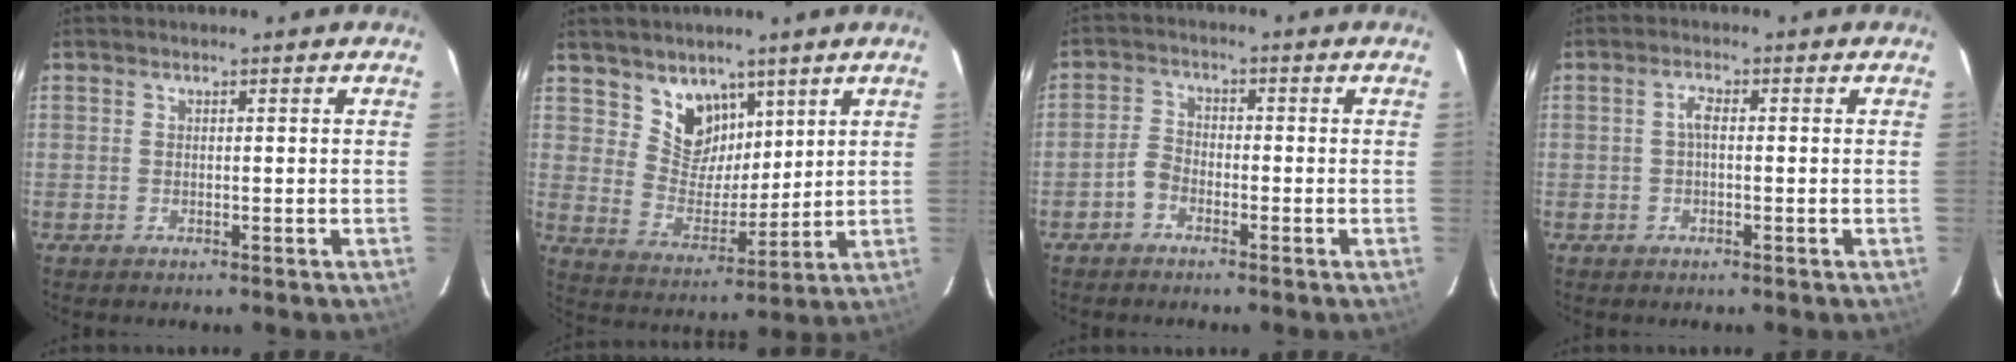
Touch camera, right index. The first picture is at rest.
{"total": 8.9, "force": [5.9, 6.2, 2.5], "torque": [-0.038, -0.004, 0.120]}
{"total": 3.0, "force": [-2.1, 1.7, 1.3], "torque": [-0.030, 0.009, -0.044]}
{"total": 1.8, "force": [-0.2, 0.7, 1.6], "torque": [-0.034, 0.008, -0.005]}